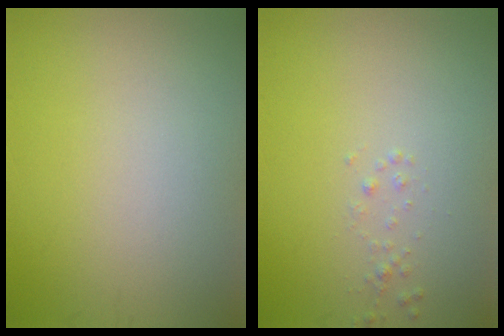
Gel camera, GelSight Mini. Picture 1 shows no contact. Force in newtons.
{"total": 0.7, "press": 0.6, "slide": 0.1}